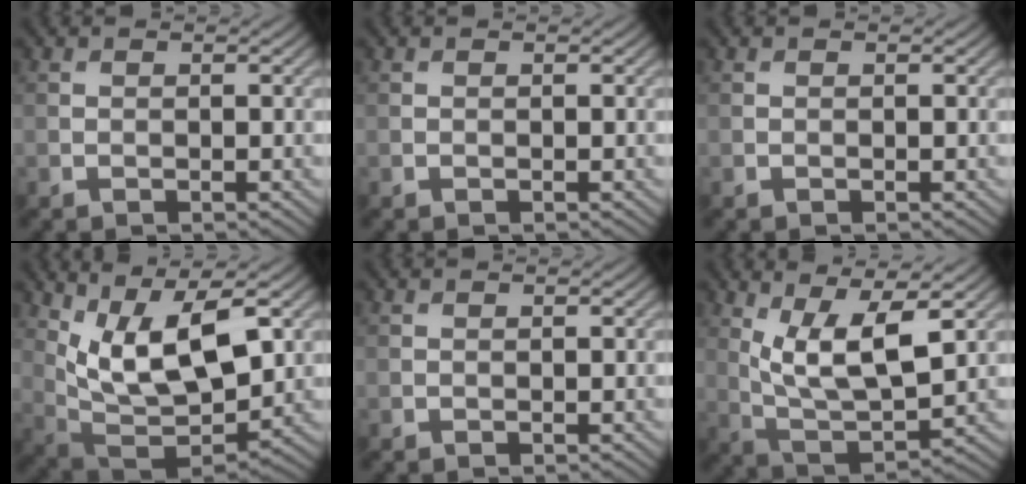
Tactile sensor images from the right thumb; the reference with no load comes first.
{"total": 0.0}
{"total": 0.0}
{"total": 13.8, "force": [4.9, 6.2, 11.3], "torque": [-0.224, 0.004, 0.092]}
{"total": 0.0}
{"total": 10.2, "force": [3.7, 3.7, 8.8], "torque": [-0.181, -0.002, 0.075]}